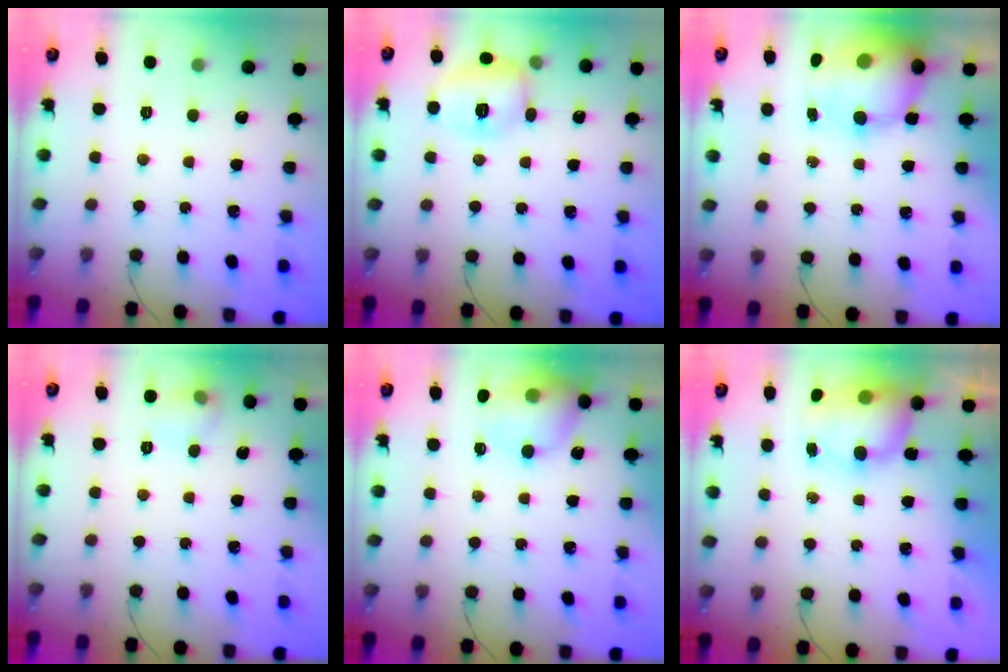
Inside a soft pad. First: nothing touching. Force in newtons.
{"total": 10.4, "press": 10.2, "slide": 1.7}
{"total": 12.3, "press": 11.9, "slide": 3.1}
{"total": 6.9, "press": 6.8, "slide": 1.4}
{"total": 13.7, "press": 13.5, "slide": 2.2}
{"total": 8.8, "press": 8.4, "slide": 2.7}